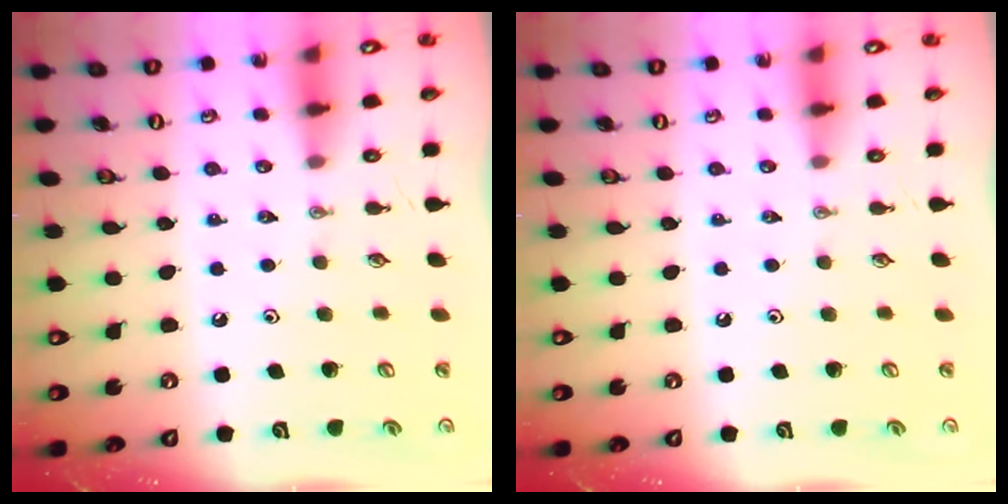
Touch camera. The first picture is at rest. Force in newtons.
{"total": 0.0}